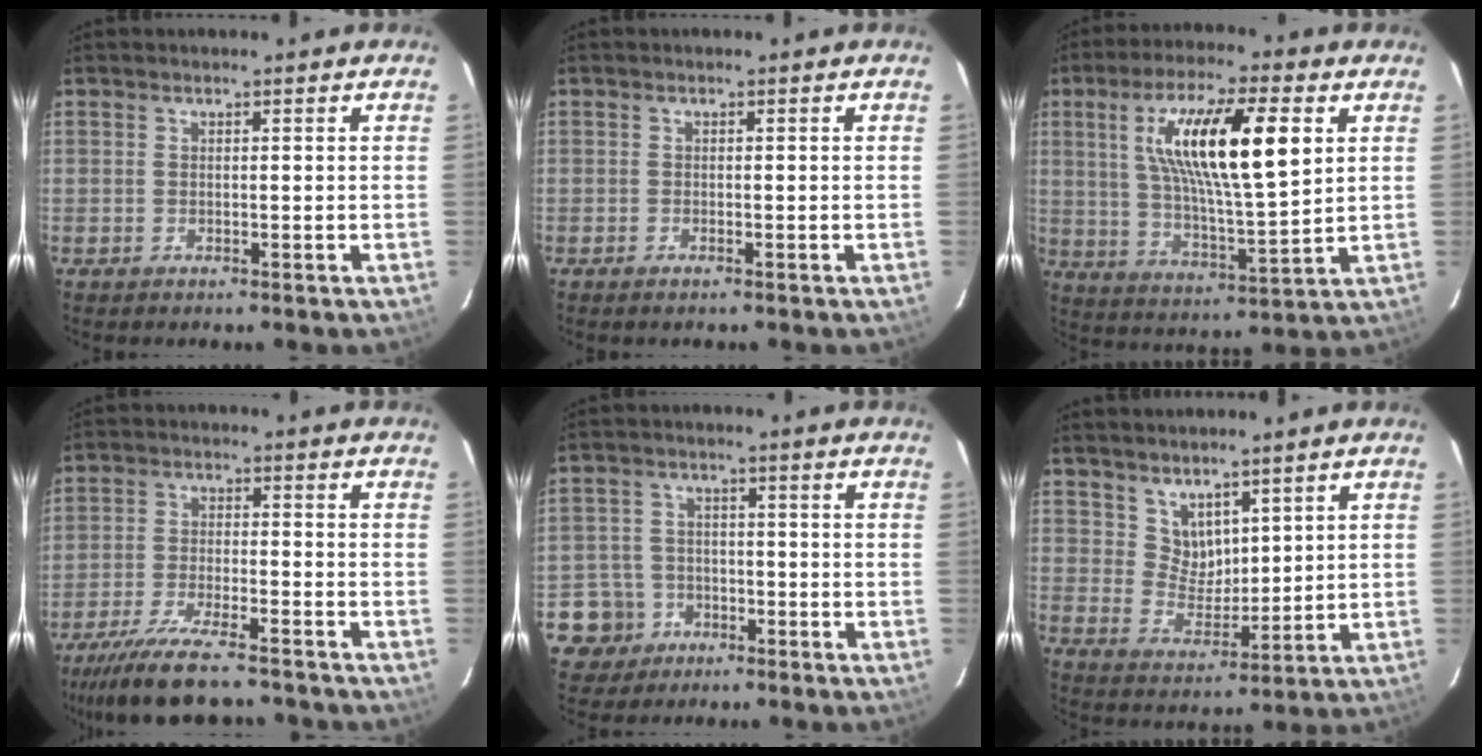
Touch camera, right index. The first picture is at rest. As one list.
[{"total": 0.7, "force": [-0.6, 0.2, 0.3], "torque": [-0.008, -0.001, -0.013]}, {"total": 18.0, "force": [5.6, 4.1, 16.6], "torque": [-0.295, 0.006, 0.100]}, {"total": 15.3, "force": [-13.1, 2.9, 7.4], "torque": [-0.162, -0.025, -0.216]}, {"total": 6.8, "force": [-3.2, 6.0, 0.5], "torque": [-0.029, 0.024, -0.052]}, {"total": 5.9, "force": [4.4, 3.4, 1.7], "torque": [-0.023, -0.001, 0.092]}]